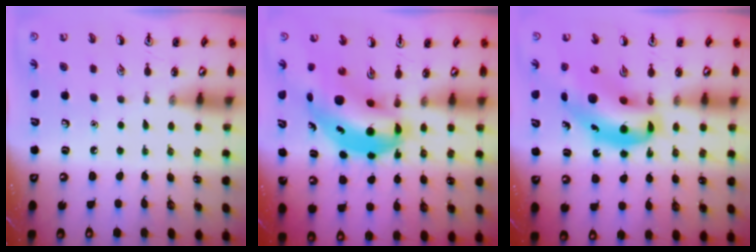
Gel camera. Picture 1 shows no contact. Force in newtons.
{"total": 9.2, "press": 8.9, "slide": 2.5}
{"total": 13.4, "press": 12.8, "slide": 3.9}